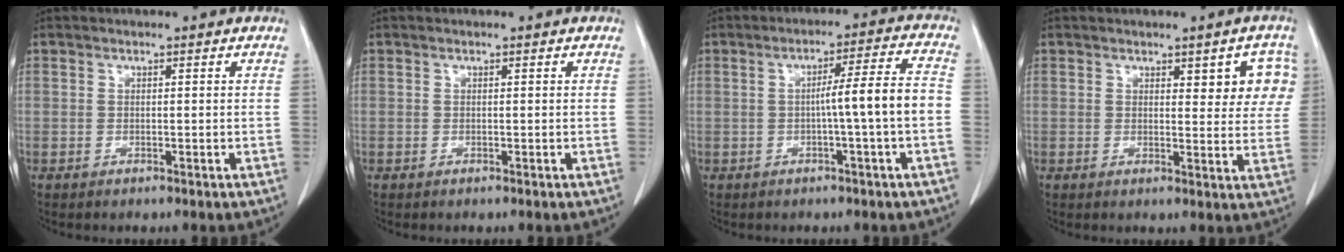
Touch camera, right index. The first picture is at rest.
{"total": 0.0}
{"total": 7.4, "force": [-1.4, -1.0, 7.2], "torque": [-0.107, 0.015, -0.019]}
{"total": 6.1, "force": [2.5, 2.3, 5.0], "torque": [-0.041, 0.007, 0.025]}